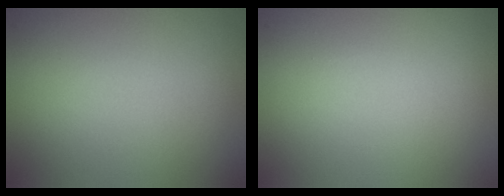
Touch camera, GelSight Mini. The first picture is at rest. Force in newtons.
{"total": 0.0}